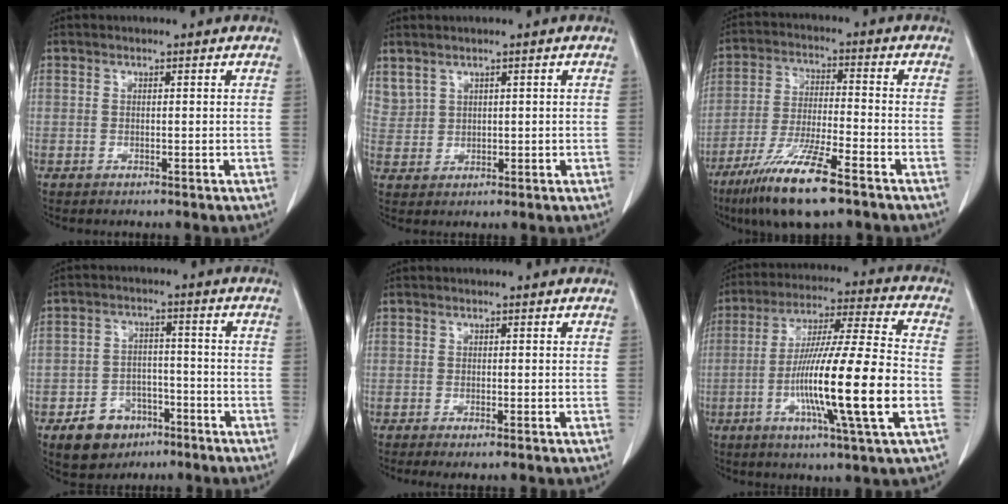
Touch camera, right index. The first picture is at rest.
{"total": 3.3, "force": [2.3, 2.1, 0.9], "torque": [-0.020, 0.009, 0.062]}
{"total": 12.7, "force": [-8.2, 1.3, 9.5], "torque": [-0.186, -0.030, -0.146]}
{"total": 7.6, "force": [-4.3, 5.7, 2.6], "torque": [-0.048, 0.014, -0.060]}
{"total": 1.5, "force": [-0.9, 0.2, 1.2], "torque": [-0.022, -0.004, -0.013]}
{"total": 19.0, "force": [-4.7, 0.0, 18.4], "torque": [-0.326, -0.012, -0.086]}